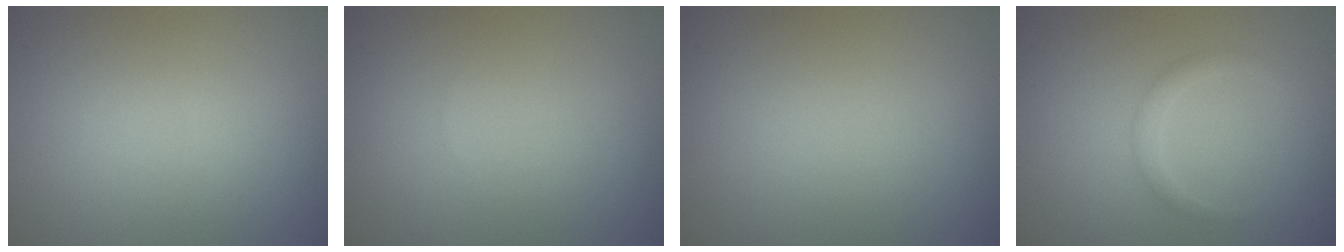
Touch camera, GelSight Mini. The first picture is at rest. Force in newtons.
{"total": 0.0}
{"total": 0.0}
{"total": 1.4, "press": 1.4, "slide": 0.0}